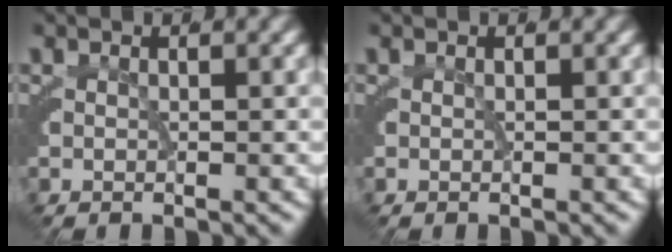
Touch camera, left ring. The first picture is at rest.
{"total": 0.0}